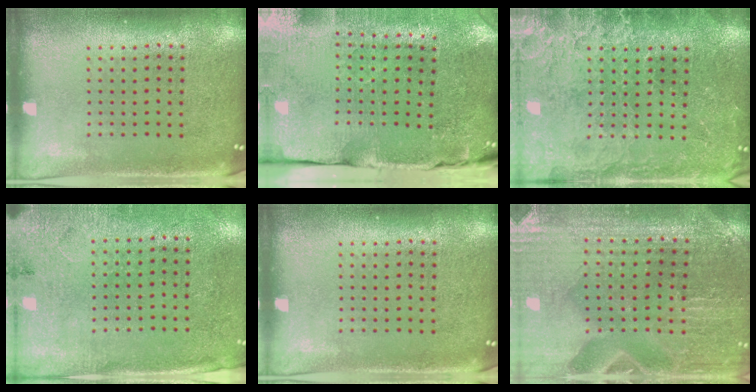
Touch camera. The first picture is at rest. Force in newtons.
{"total": 3.8, "press": 3.4, "slide": 1.7}
{"total": 3.3, "press": 3.1, "slide": 0.9}
{"total": 2.7, "press": 2.2, "slide": 1.6}
{"total": 0.0}
{"total": 1.5, "press": 1.4, "slide": 0.2}